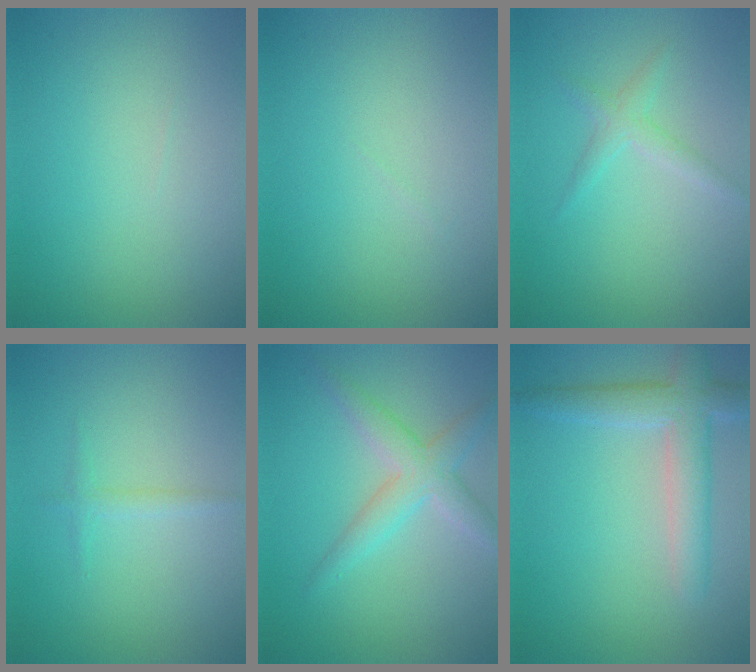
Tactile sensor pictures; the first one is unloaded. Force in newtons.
{"total": 0.0}
{"total": 1.4, "press": 1.4, "slide": 0.1}
{"total": 0.9, "press": 0.9, "slide": 0.0}
{"total": 3.4, "press": 3.4, "slide": 0.1}
{"total": 4.2, "press": 4.2, "slide": 0.3}